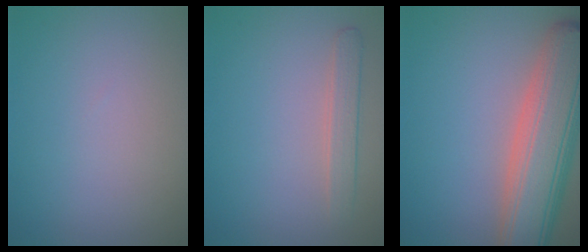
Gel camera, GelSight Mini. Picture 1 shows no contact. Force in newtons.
{"total": 1.8, "press": 1.8, "slide": 0.1}
{"total": 9.7, "press": 9.7, "slide": 1.0}